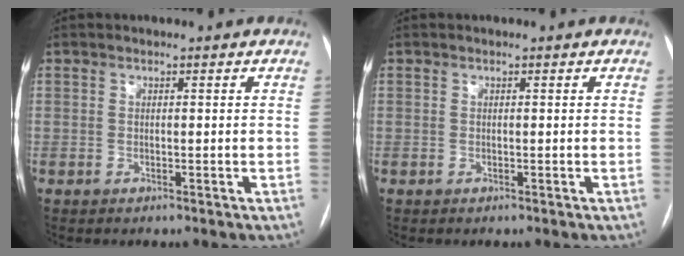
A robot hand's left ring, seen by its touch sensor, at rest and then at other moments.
{"total": 0.0}